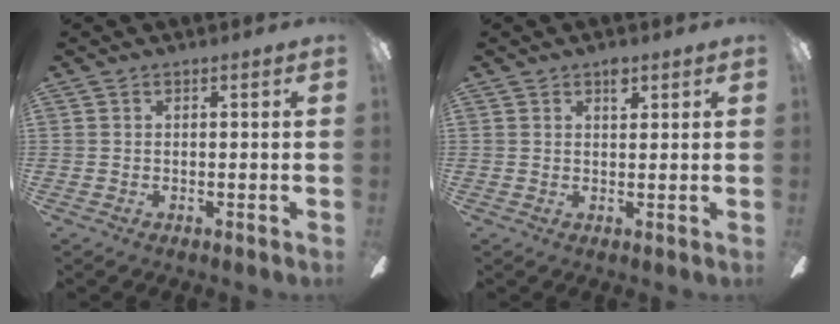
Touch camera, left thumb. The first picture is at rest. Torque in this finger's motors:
{"motor_torque": [0.38, -0.12, 0.57, -0.32, 0.00]}